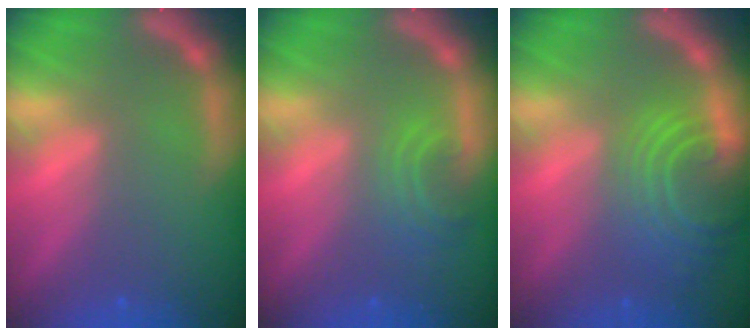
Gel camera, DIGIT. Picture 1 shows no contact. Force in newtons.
{"total": 2.9}
{"total": 8.1}